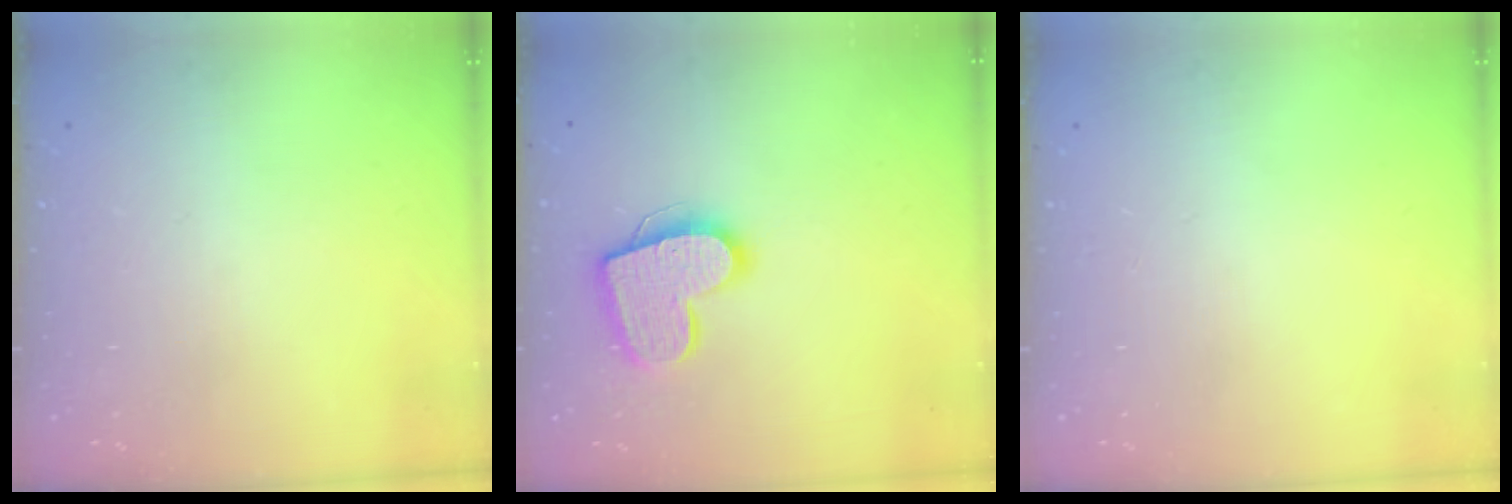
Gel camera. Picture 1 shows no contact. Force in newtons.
{"total": 14.9, "press": 14.9, "slide": 1.0}
{"total": 0.0}